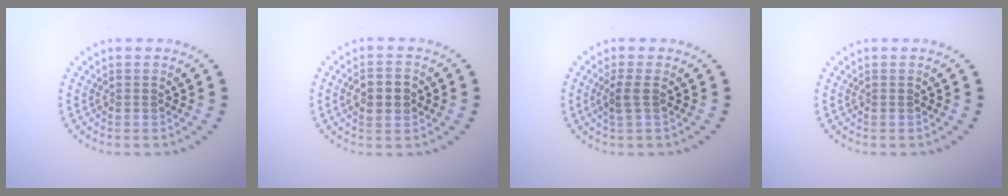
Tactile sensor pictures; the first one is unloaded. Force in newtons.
{"total": 3.1, "press": 3.1, "slide": 0.0}
{"total": 1.5, "press": 1.3, "slide": 0.8}
{"total": 0.0}